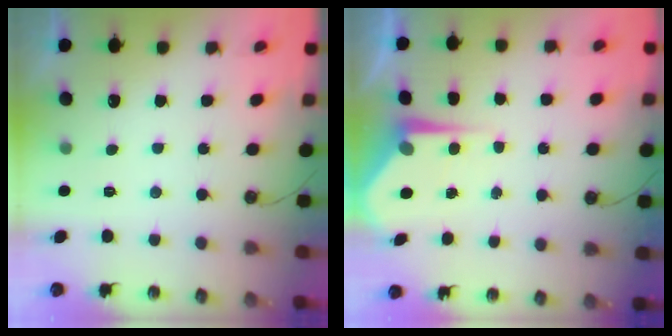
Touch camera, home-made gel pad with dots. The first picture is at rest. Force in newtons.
{"total": 5.1, "press": 5.1, "slide": 0.2}